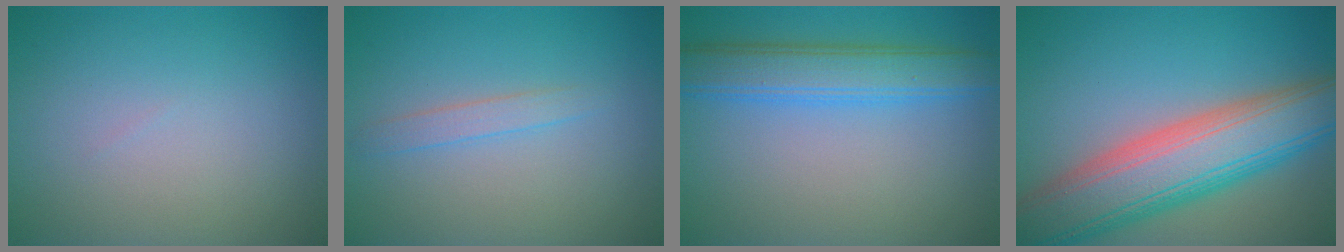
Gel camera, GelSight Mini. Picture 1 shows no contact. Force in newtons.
{"total": 1.4, "press": 1.4, "slide": 0.1}
{"total": 5.1, "press": 5.1, "slide": 0.1}
{"total": 10.8, "press": 10.7, "slide": 0.7}